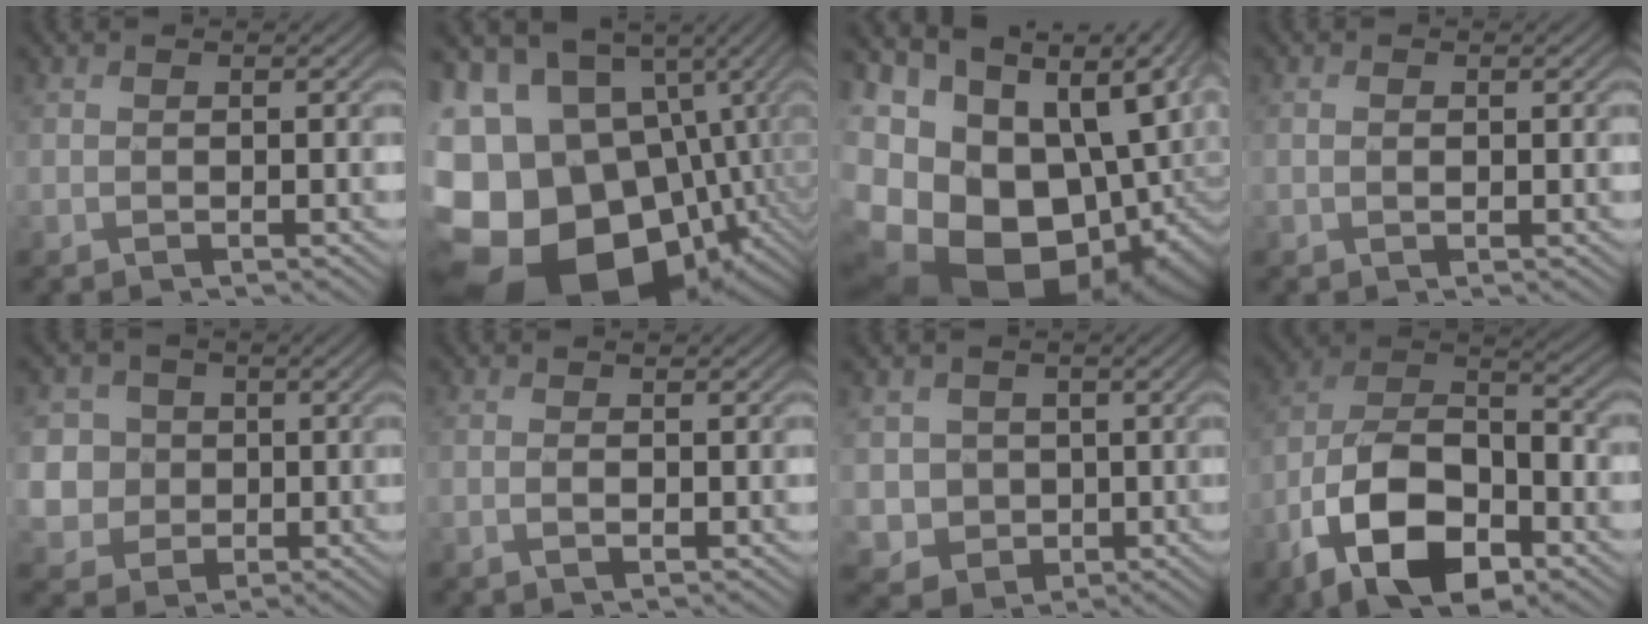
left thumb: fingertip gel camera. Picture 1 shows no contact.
{"total": 22.3, "force": [-4.0, 17.1, 13.7], "torque": [-0.306, -0.032, -0.042]}
{"total": 20.2, "force": [-2.9, 14.4, 13.8], "torque": [-0.258, -0.040, 0.002]}
{"total": 0.7, "force": [0.0, 0.5, 0.5], "torque": [-0.011, 0.000, 0.002]}
{"total": 6.0, "force": [0.8, 5.7, 1.6], "torque": [-0.066, 0.003, 0.013]}
{"total": 1.1, "force": [0.0, 0.5, 0.9], "torque": [-0.018, 0.002, -0.002]}
{"total": 5.1, "force": [0.7, 4.9, 1.3], "torque": [-0.055, -0.014, 0.009]}
{"total": 15.7, "force": [-7.5, 8.4, 11.0], "torque": [-0.217, -0.021, -0.146]}